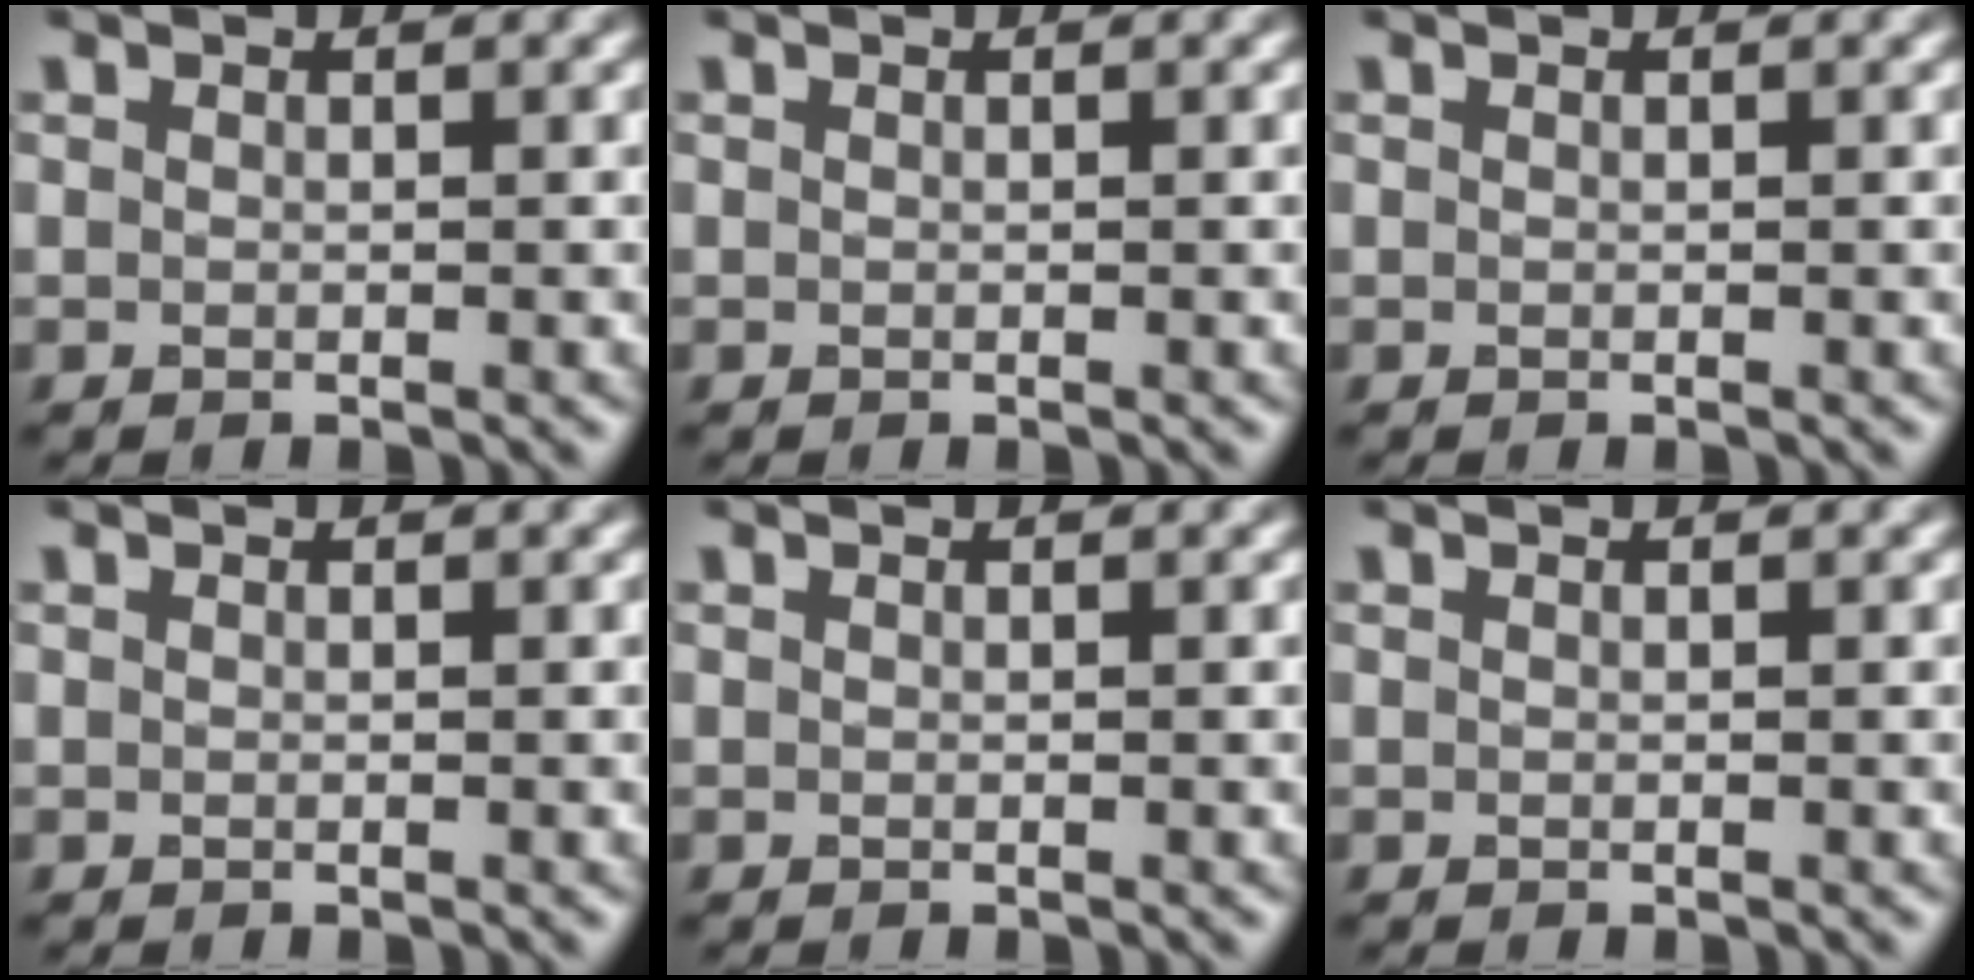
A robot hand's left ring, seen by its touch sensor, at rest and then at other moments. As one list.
[{"total": 0.0}, {"total": 0.0}, {"total": 0.0}, {"total": 0.0}, {"total": 0.0}]